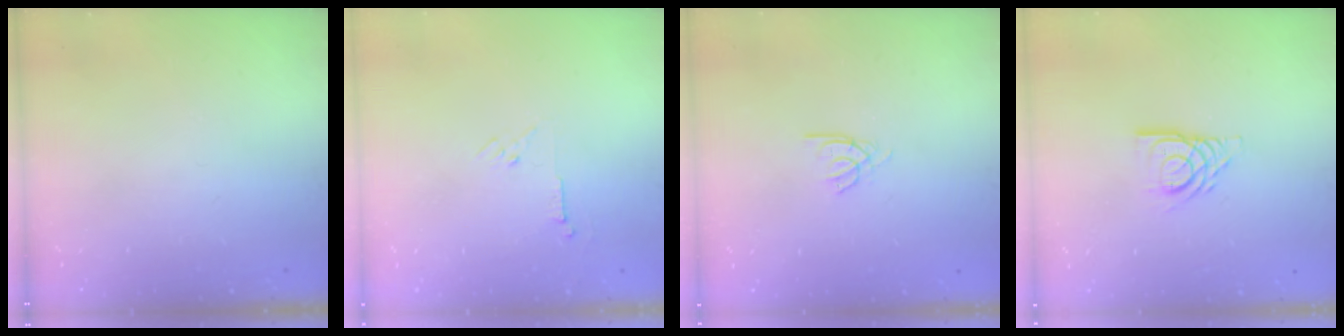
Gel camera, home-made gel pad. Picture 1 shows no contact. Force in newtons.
{"total": 3.5, "press": 3.4, "slide": 0.7}
{"total": 2.2, "press": 2.1, "slide": 0.4}
{"total": 9.8, "press": 9.7, "slide": 1.2}